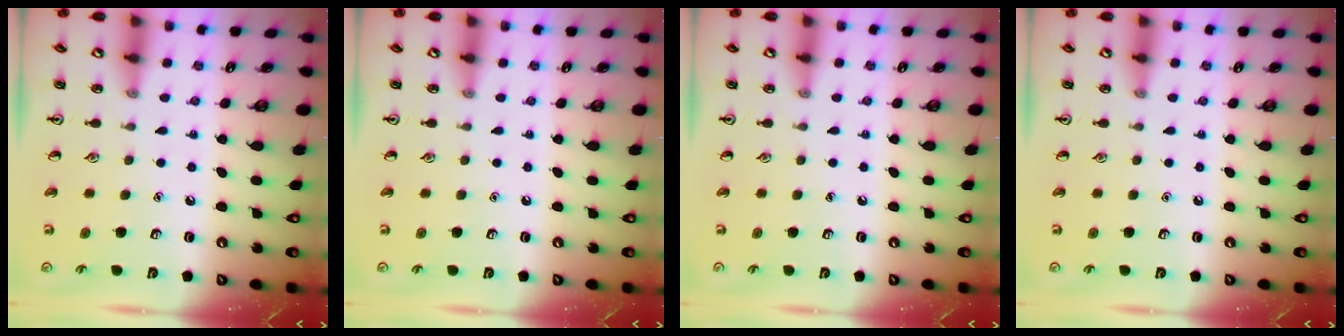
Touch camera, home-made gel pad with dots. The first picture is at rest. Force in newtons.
{"total": 0.0}
{"total": 0.0}
{"total": 0.0}